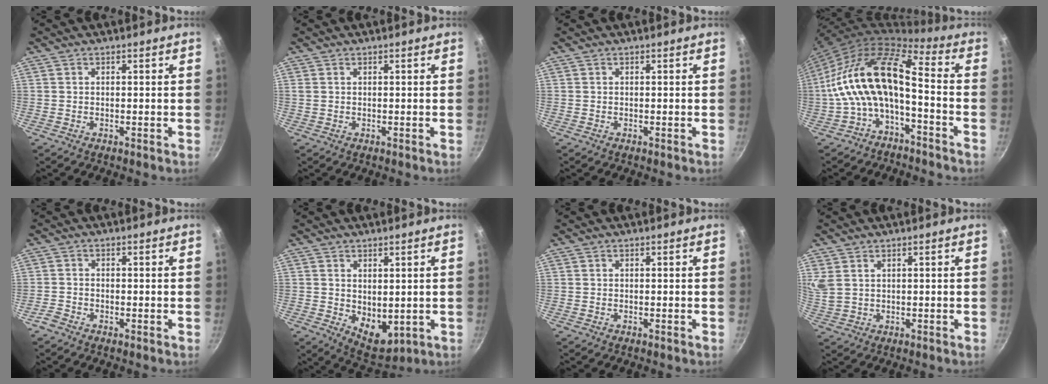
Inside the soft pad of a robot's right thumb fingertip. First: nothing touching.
{"total": 0.6, "force": [0.3, 0.3, 0.3], "torque": [-0.006, 0.002, 0.007]}
{"total": 0.0}
{"total": 15.8, "force": [-3.4, 7.0, 13.8], "torque": [-0.265, 0.060, -0.078]}
{"total": 1.7, "force": [-1.4, 0.8, 0.6], "torque": [-0.020, 0.008, -0.031]}
{"total": 6.9, "force": [0.7, 4.5, 5.2], "torque": [-0.054, -0.021, 0.029]}
{"total": 0.0}
{"total": 4.2, "force": [2.3, 2.5, 2.5], "torque": [-0.048, -0.007, 0.054]}